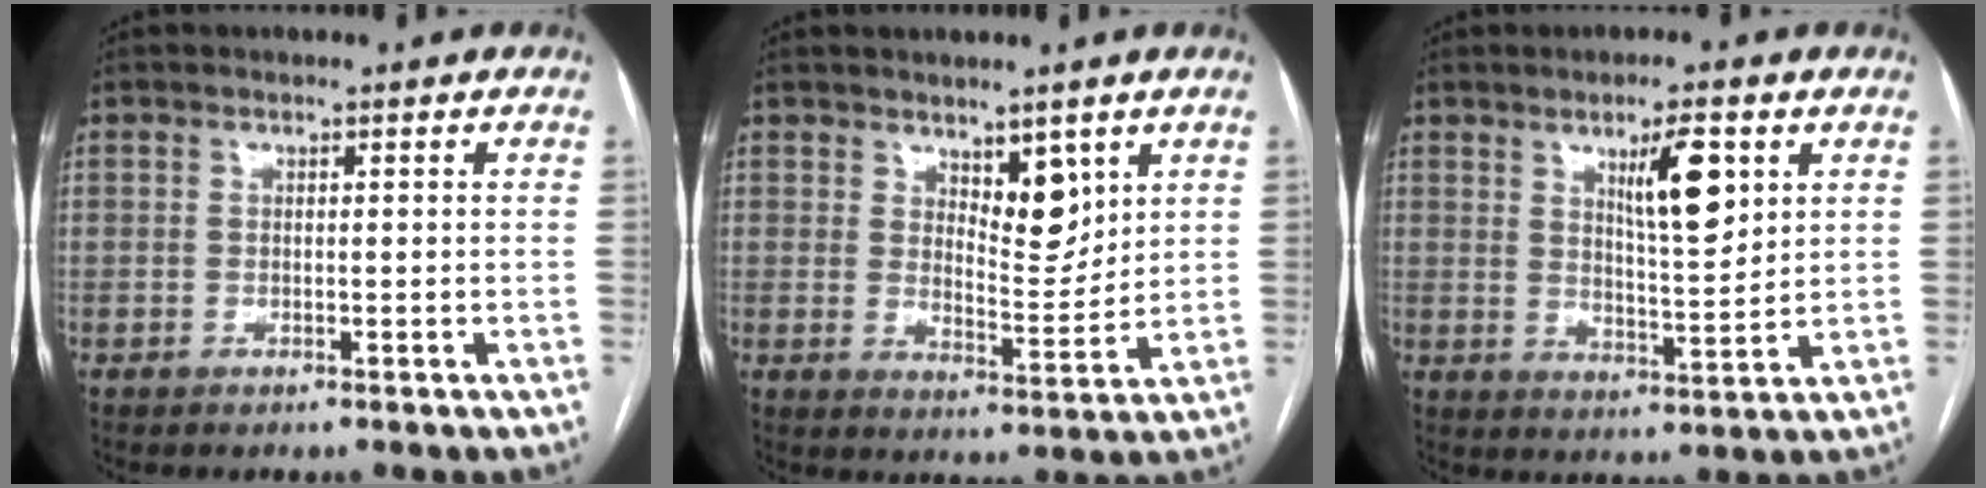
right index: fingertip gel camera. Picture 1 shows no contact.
{"total": 6.0, "force": [3.5, 2.5, 4.3], "torque": [-0.066, -0.011, 0.060]}
{"total": 8.2, "force": [3.6, 1.4, 7.2], "torque": [-0.121, -0.006, 0.063]}